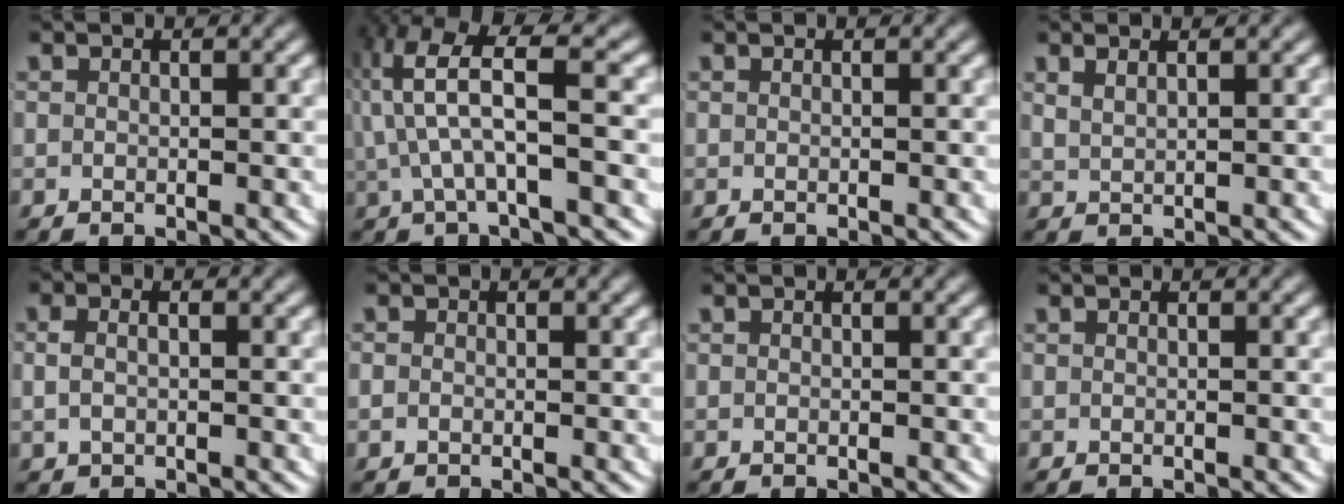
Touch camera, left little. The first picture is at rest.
{"total": 8.0, "force": [2.0, 4.1, 6.5], "torque": [-0.136, 0.005, 0.024]}
{"total": 0.0}
{"total": 1.1, "force": [1.0, -0.2, 0.5], "torque": [-0.012, -0.002, 0.028]}
{"total": 1.8, "force": [0.0, 1.1, 1.4], "torque": [-0.031, -0.003, 0.005]}
{"total": 1.0, "force": [-0.3, 0.8, 0.5], "torque": [-0.013, -0.005, -0.004]}
{"total": 0.0}
{"total": 0.0}